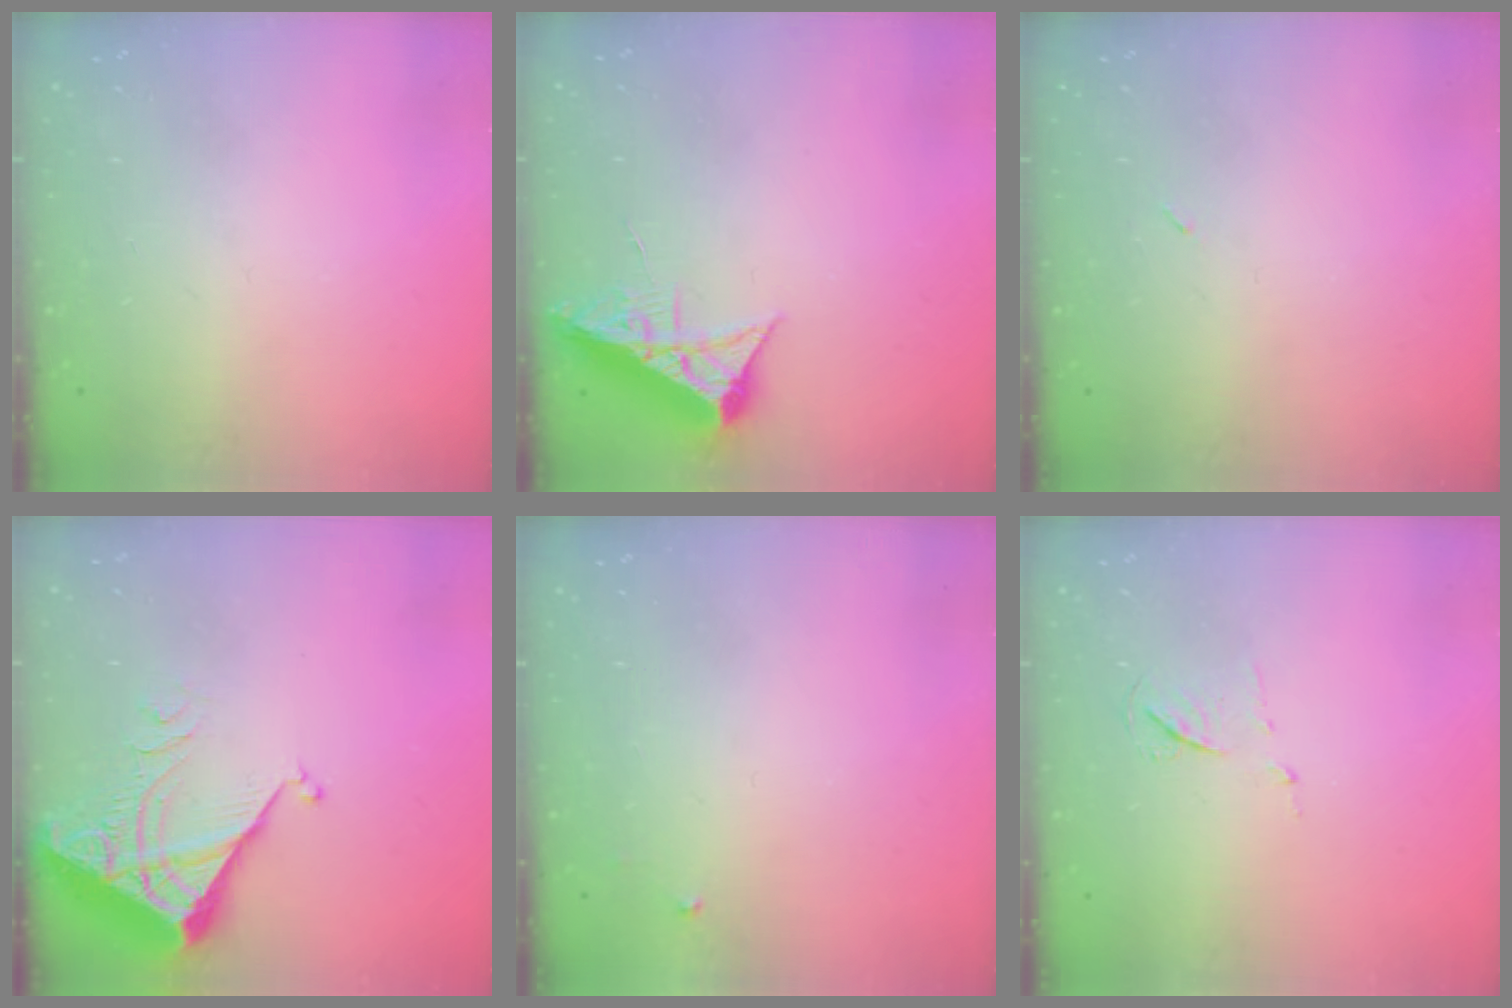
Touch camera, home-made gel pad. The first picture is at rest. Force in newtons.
{"total": 7.1, "press": 7.1, "slide": 0.8}
{"total": 2.2, "press": 2.1, "slide": 0.9}
{"total": 5.4, "press": 5.4, "slide": 0.7}
{"total": 2.5, "press": 2.5, "slide": 0.4}
{"total": 5.6, "press": 5.6, "slide": 0.8}